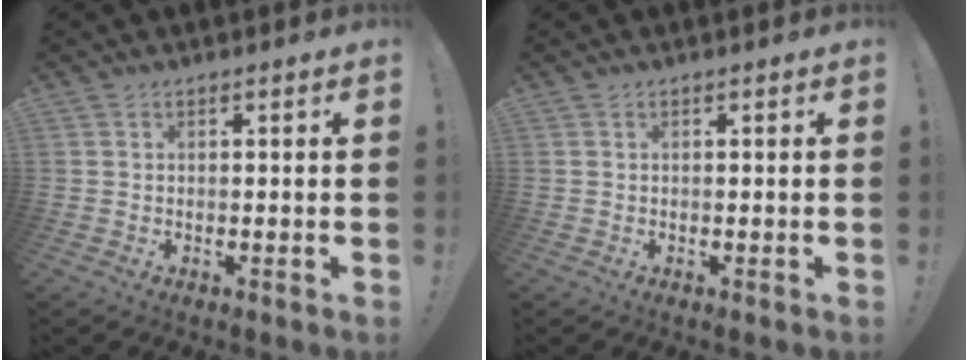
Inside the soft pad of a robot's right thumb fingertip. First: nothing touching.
{"total": 0.0}